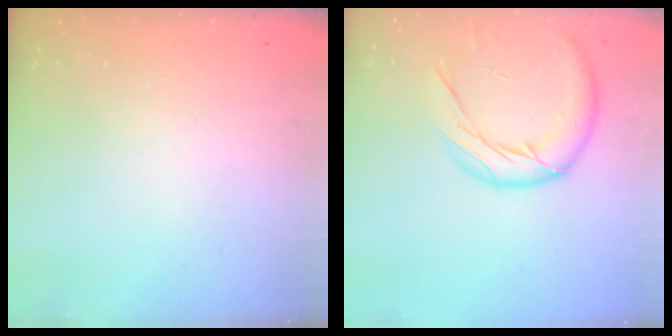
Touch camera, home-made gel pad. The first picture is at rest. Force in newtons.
{"total": 13.1, "press": 13.0, "slide": 1.8}